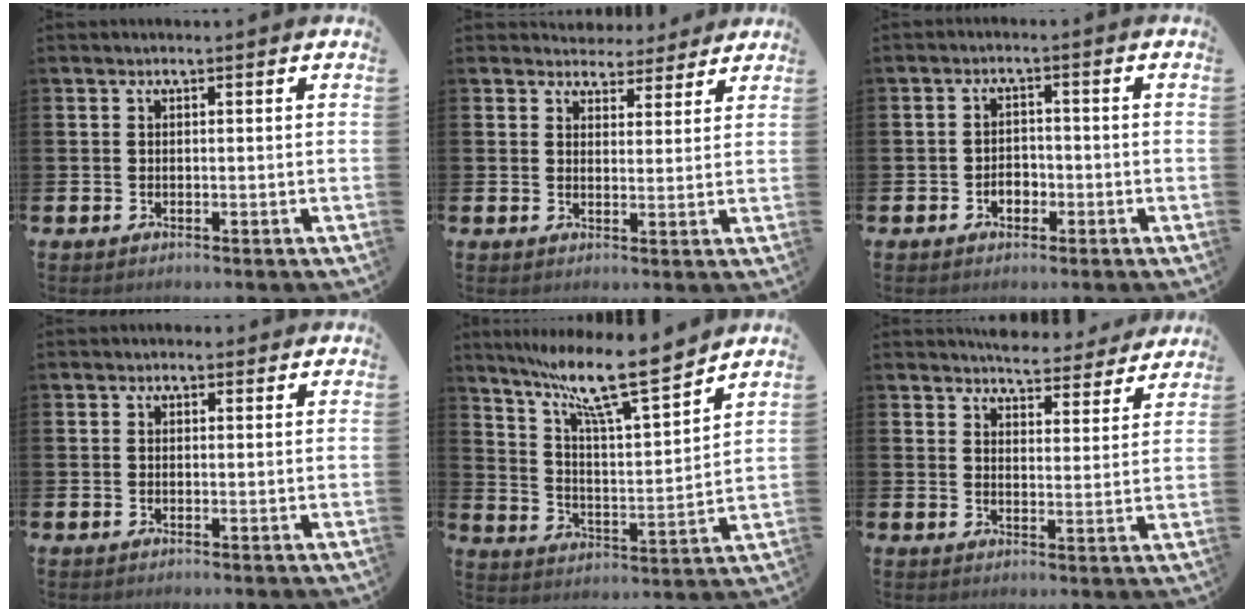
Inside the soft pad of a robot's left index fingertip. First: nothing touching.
{"total": 3.9, "force": [3.6, 1.4, -0.3], "torque": [0.001, -0.025, 0.063]}
{"total": 2.3, "force": [-1.1, 1.7, 1.1], "torque": [-0.017, 0.000, -0.026]}
{"total": 1.0, "force": [0.8, 0.7, 0.1], "torque": [0.007, 0.006, 0.011]}
{"total": 12.9, "force": [10.8, 1.8, 6.9], "torque": [-0.154, -0.063, 0.183]}
{"total": 5.4, "force": [5.3, 1.0, 0.2], "torque": [-0.013, -0.037, 0.094]}